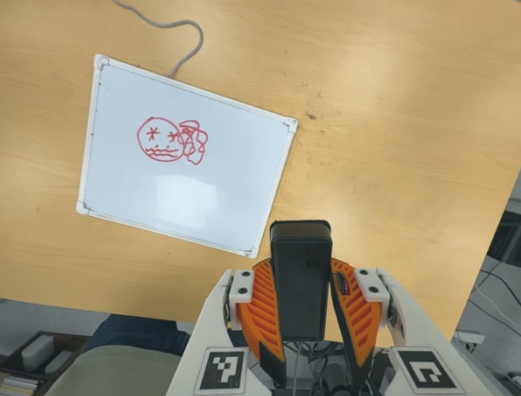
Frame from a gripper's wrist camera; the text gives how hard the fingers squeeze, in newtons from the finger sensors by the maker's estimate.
{"total": 9.9, "left": 8.1, "right": 11.8}